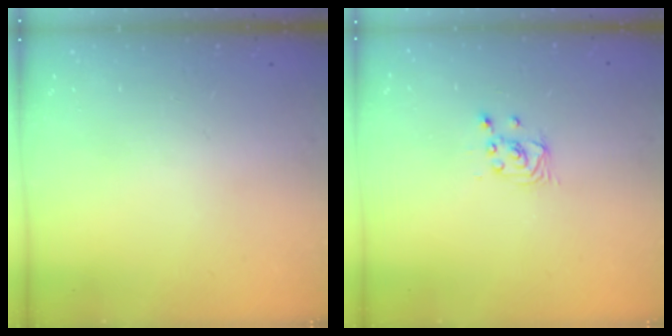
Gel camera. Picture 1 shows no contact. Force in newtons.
{"total": 2.2, "press": 2.2, "slide": 0.2}